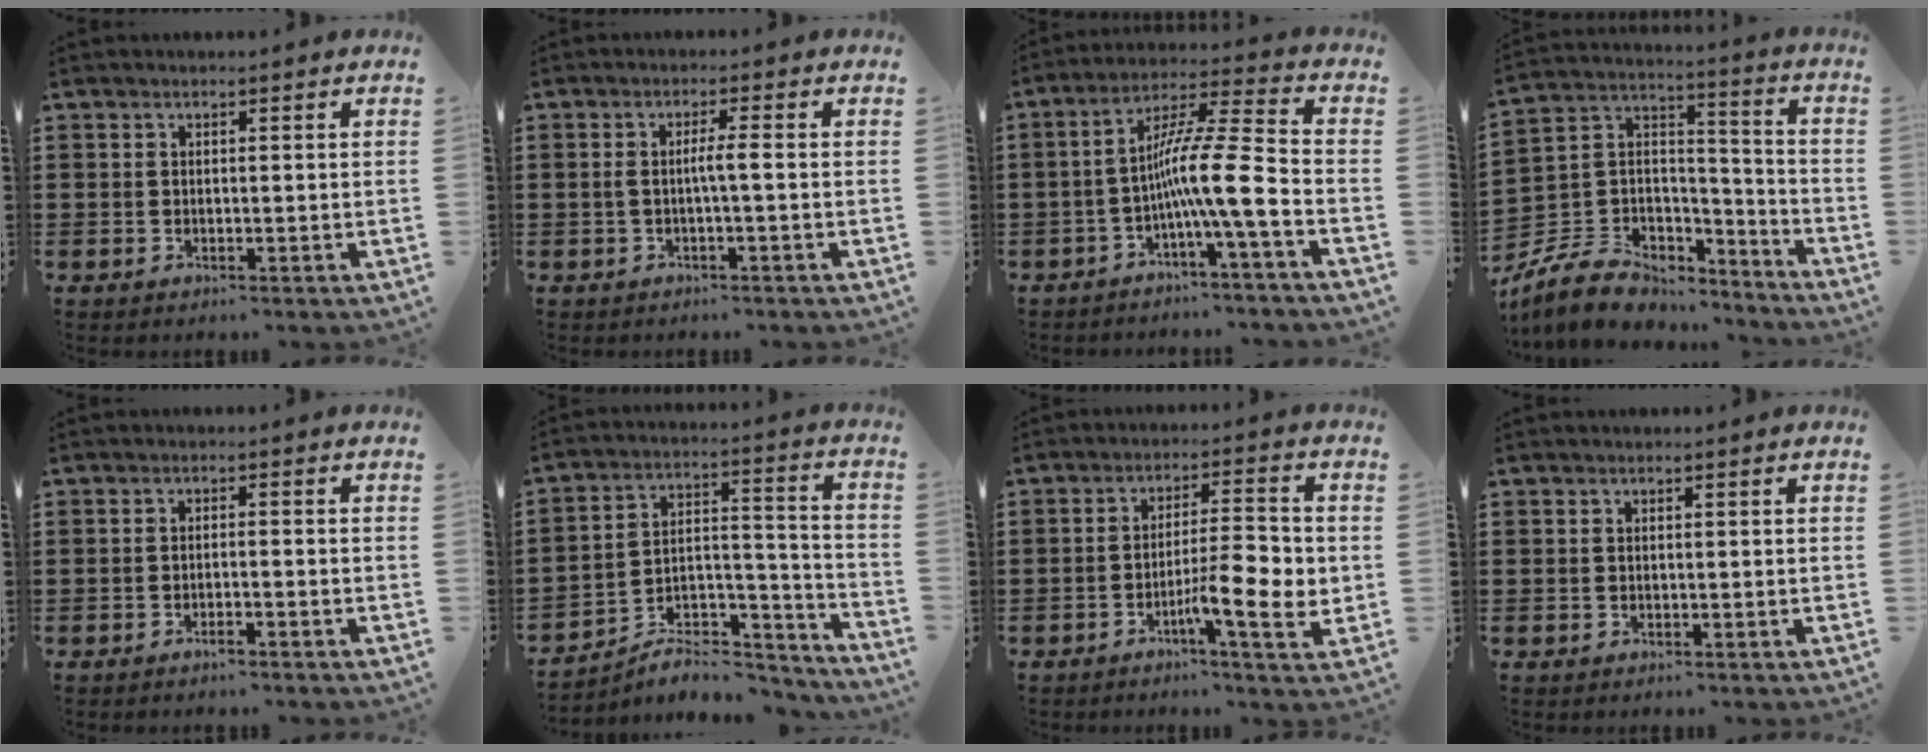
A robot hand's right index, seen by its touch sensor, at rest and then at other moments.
{"total": 2.7, "force": [-0.4, 0.0, 2.6], "torque": [-0.051, -0.002, -0.010]}
{"total": 11.4, "force": [-3.6, 0.7, 10.8], "torque": [-0.203, -0.012, -0.072]}
{"total": 8.5, "force": [-6.5, 5.1, 2.2], "torque": [-0.074, 0.006, -0.128]}
{"total": 1.6, "force": [-1.2, 0.0, 1.0], "torque": [-0.016, -0.004, -0.021]}
{"total": 5.8, "force": [-5.0, 2.4, 1.7], "torque": [-0.024, 0.008, -0.094]}
{"total": 9.4, "force": [-2.4, 1.9, 8.8], "torque": [-0.143, -0.003, -0.040]}
{"total": 0.0}